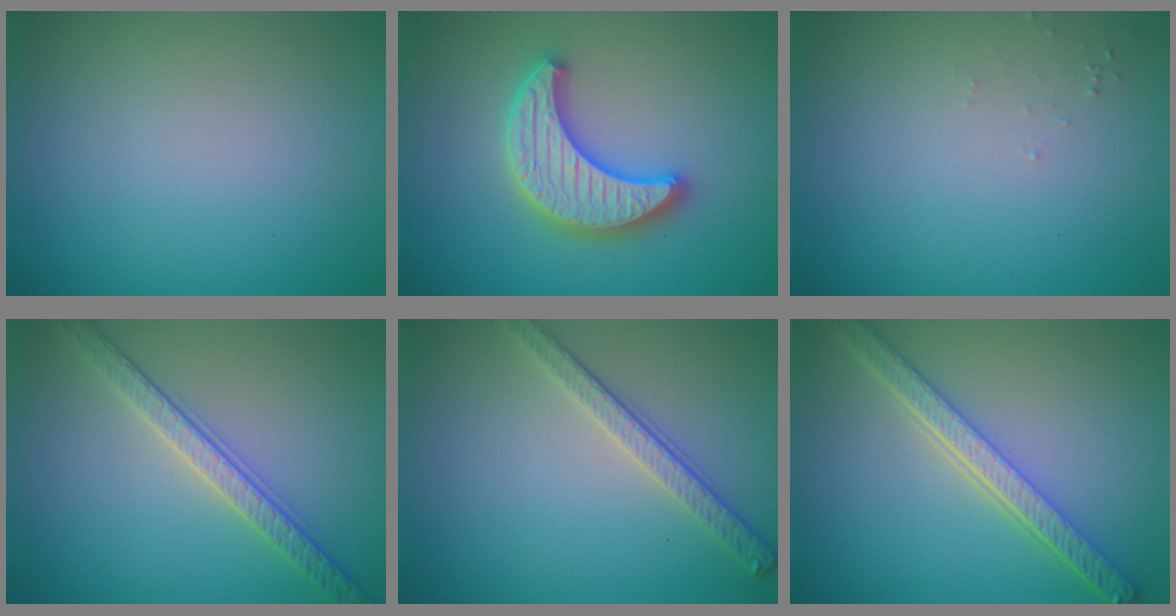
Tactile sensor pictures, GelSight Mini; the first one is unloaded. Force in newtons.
{"total": 5.1, "press": 5.0, "slide": 1.0}
{"total": 0.6, "press": 0.6, "slide": 0.2}
{"total": 3.3, "press": 3.2, "slide": 1.0}
{"total": 2.8, "press": 2.6, "slide": 1.1}
{"total": 5.2, "press": 4.0, "slide": 3.3}